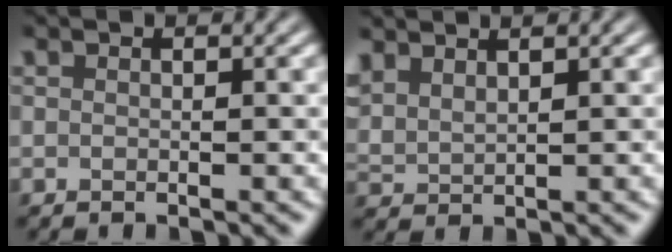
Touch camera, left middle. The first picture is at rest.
{"total": 2.7, "force": [2.2, 1.0, 1.3], "torque": [-0.036, 0.009, 0.050]}